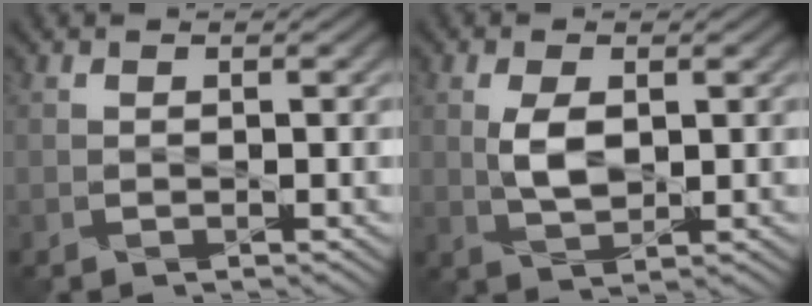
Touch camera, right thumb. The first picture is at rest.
{"total": 4.0, "force": [0.6, 2.0, 3.5], "torque": [-0.080, -0.003, 0.015]}